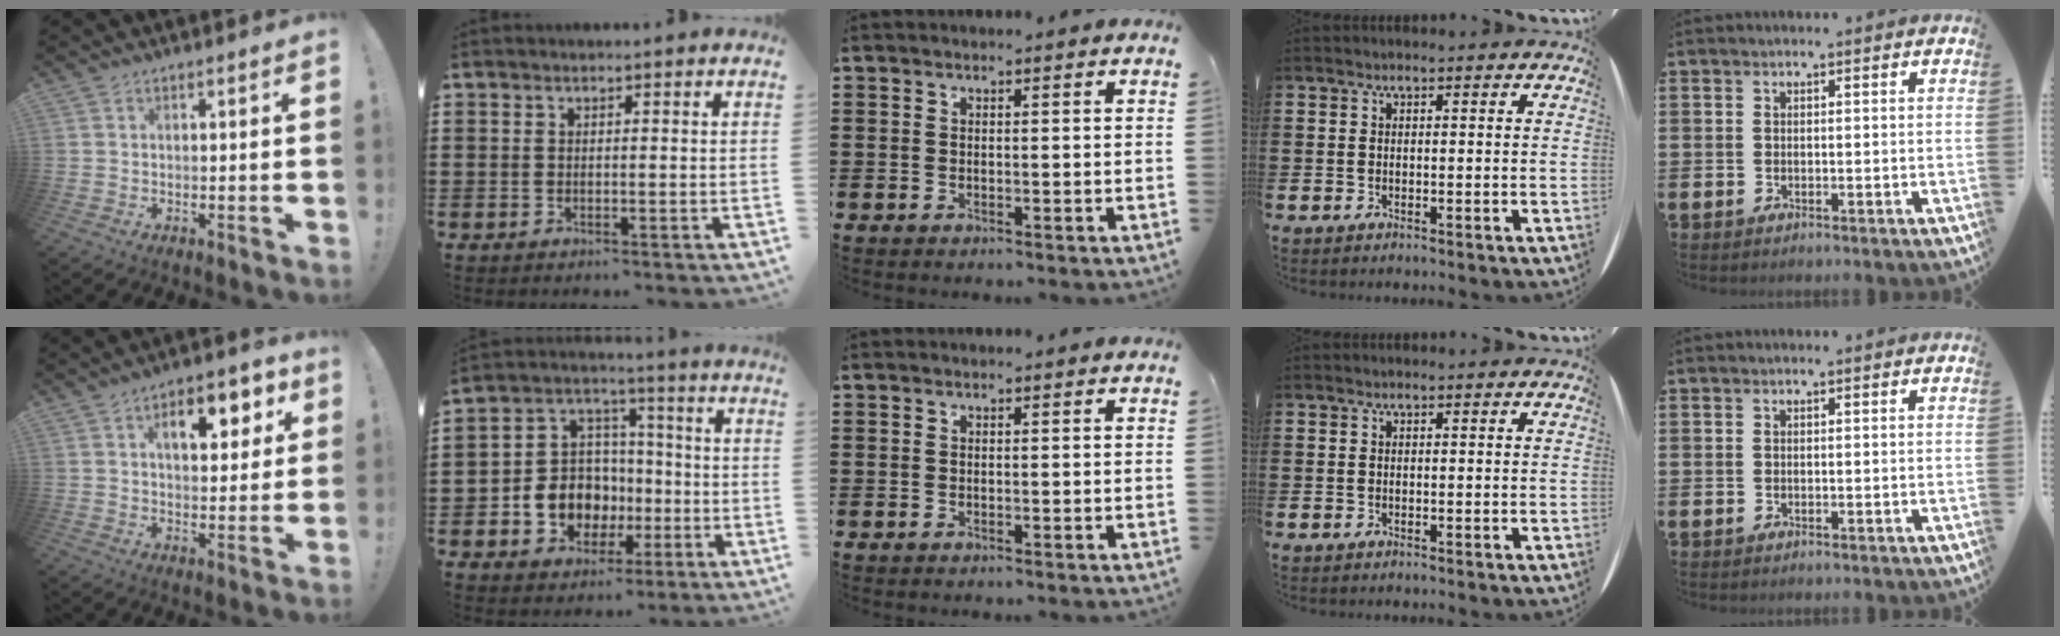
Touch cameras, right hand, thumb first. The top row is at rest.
{"thumb": {"total": 10.5, "force": [4.1, 5.6, 7.9], "torque": [-0.102, -0.008, 0.065]}, "index": {"total": 8.5, "force": [-2.3, 7.8, 2.6], "torque": [-0.074, 0.007, -0.038]}}